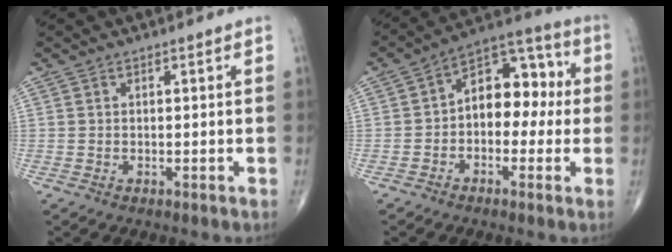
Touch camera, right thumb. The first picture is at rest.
{"total": 12.1, "force": [0.0, 8.0, 9.2], "torque": [-0.090, 0.044, -0.018]}